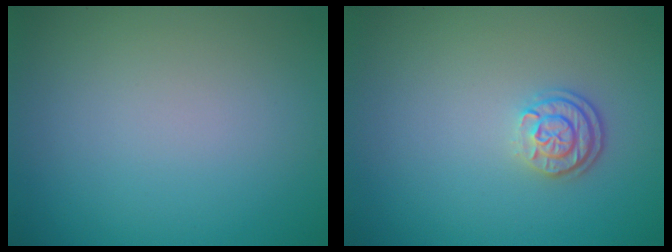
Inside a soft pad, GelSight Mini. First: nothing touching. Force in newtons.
{"total": 2.3, "press": 2.0, "slide": 1.3}